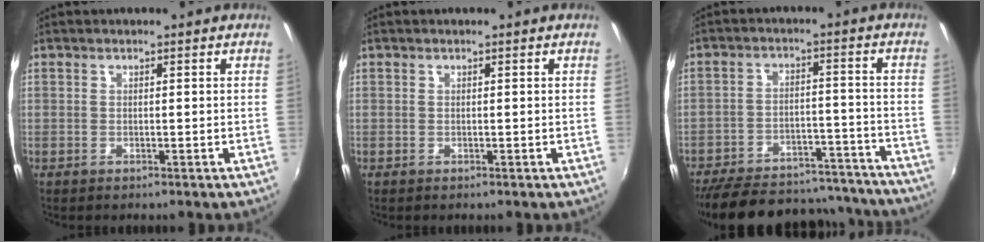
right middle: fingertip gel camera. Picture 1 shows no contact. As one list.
[{"total": 0.0}, {"total": 26.8, "force": [-23.0, 9.6, 9.8], "torque": [-0.202, 0.033, -0.292]}]